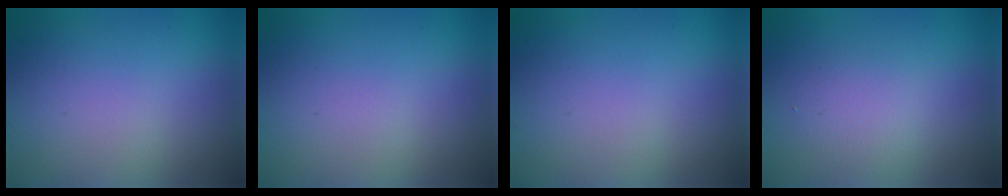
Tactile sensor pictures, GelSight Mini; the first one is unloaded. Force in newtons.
{"total": 0.0}
{"total": 0.0}
{"total": 2.4, "press": 2.4, "slide": 0.2}